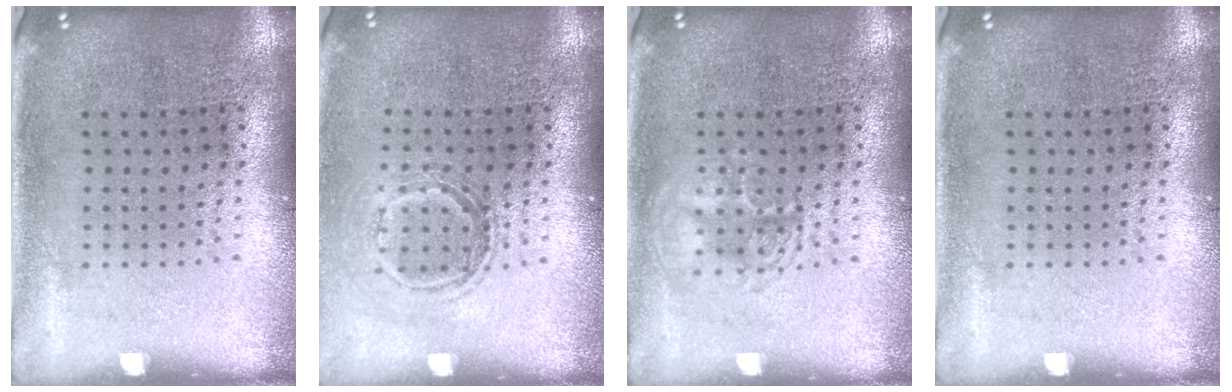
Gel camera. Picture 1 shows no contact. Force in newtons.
{"total": 1.3, "press": 1.1, "slide": 0.7}
{"total": 1.9, "press": 1.9, "slide": 0.3}
{"total": 0.0}